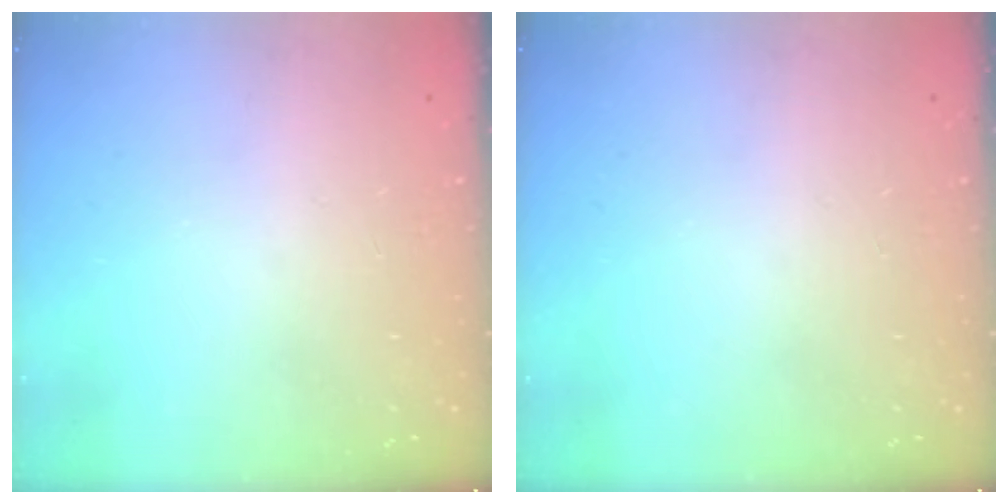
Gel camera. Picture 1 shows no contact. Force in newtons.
{"total": 0.0}